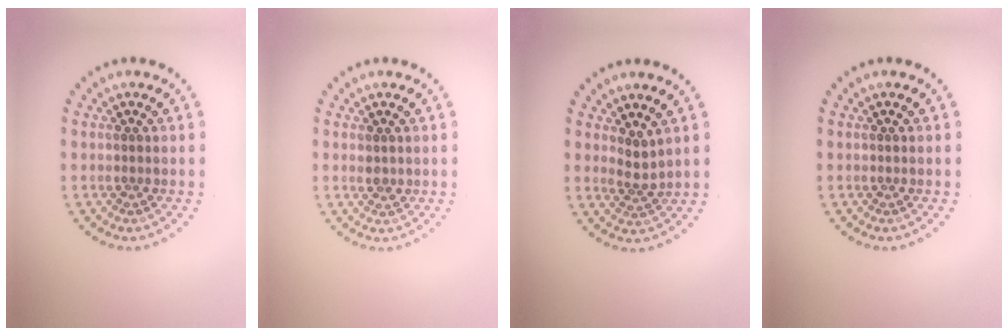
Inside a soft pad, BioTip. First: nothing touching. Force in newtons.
{"total": 1.0, "press": 0.9, "slide": 0.4}
{"total": 1.8, "press": 1.3, "slide": 1.3}
{"total": 0.0}